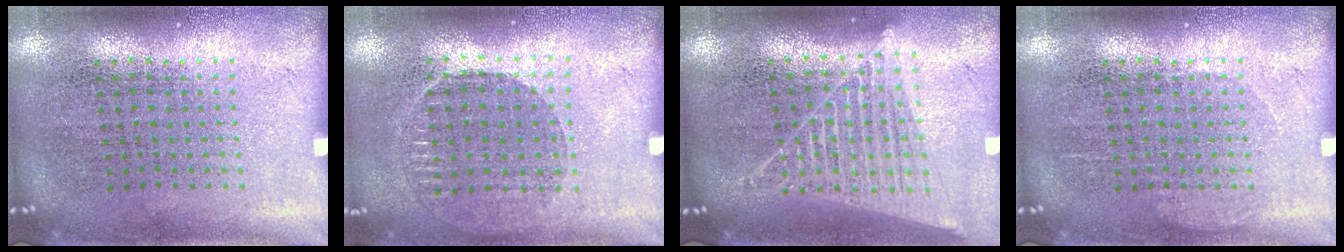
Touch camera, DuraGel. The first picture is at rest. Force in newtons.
{"total": 0.9, "press": 0.8, "slide": 0.4}
{"total": 1.9, "press": 1.7, "slide": 0.8}
{"total": 0.7, "press": 0.7, "slide": 0.2}